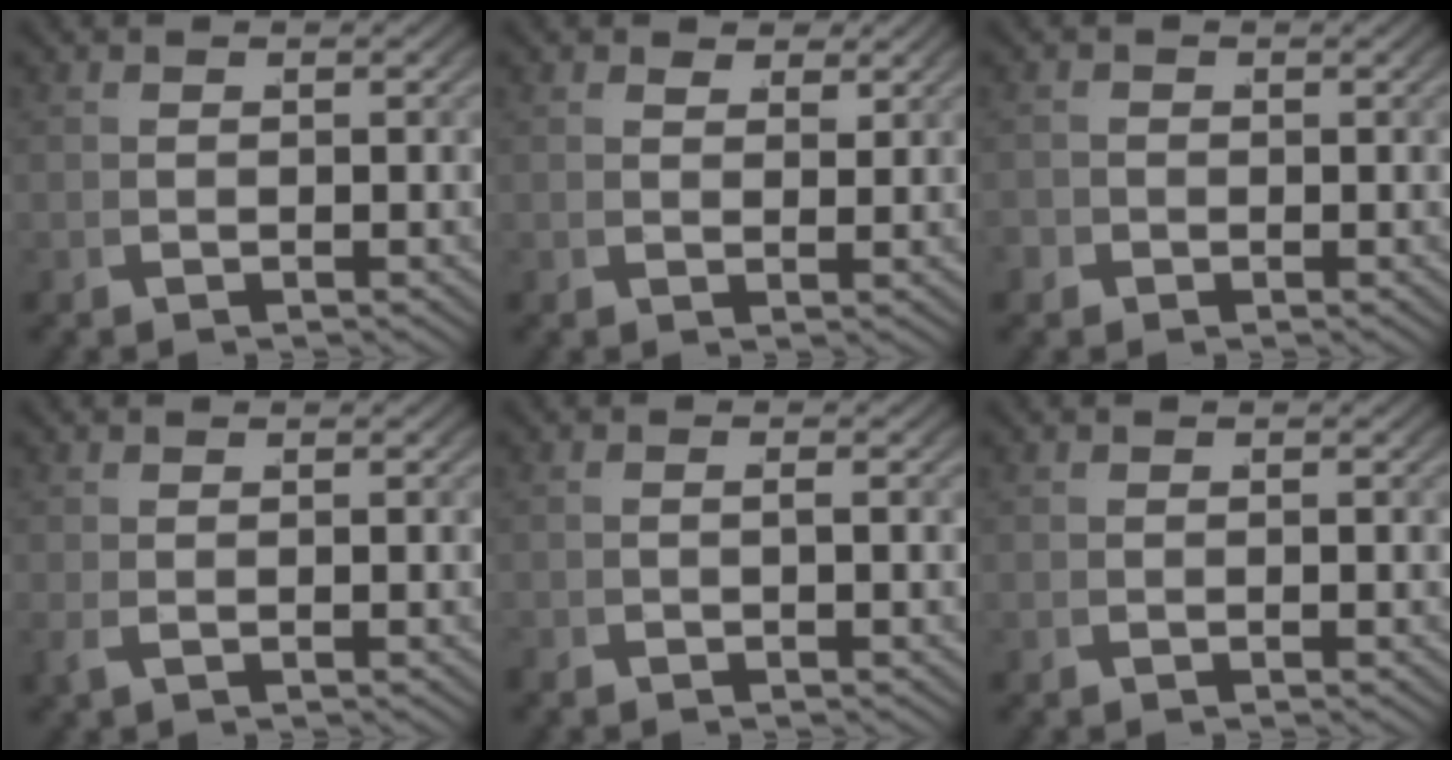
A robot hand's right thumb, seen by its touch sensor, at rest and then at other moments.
{"total": 1.9, "force": [1.7, 0.8, 0.4], "torque": [0.004, -0.005, 0.031]}
{"total": 1.1, "force": [-0.5, 0.9, -0.3], "torque": [0.009, -0.009, -0.009]}
{"total": 0.6, "force": [0.2, 0.1, 0.5], "torque": [-0.021, -0.002, 0.008]}
{"total": 0.6, "force": [-0.4, 0.2, 0.4], "torque": [-0.011, 0.001, -0.007]}
{"total": 0.0}